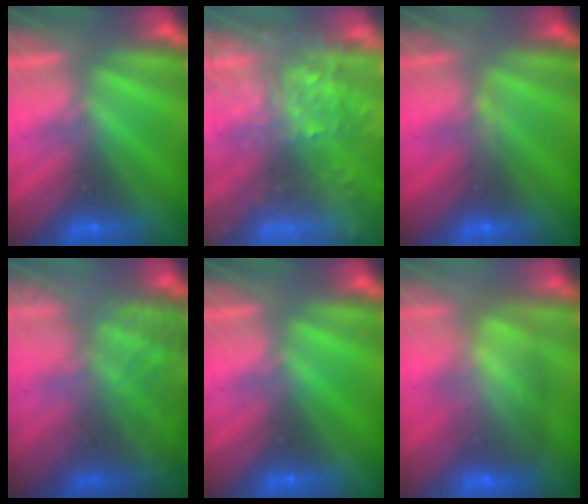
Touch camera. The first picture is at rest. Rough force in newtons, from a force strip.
{"total": 7.6}
{"total": 2.9}
{"total": 9.1}
{"total": 0.0}
{"total": 9.1}